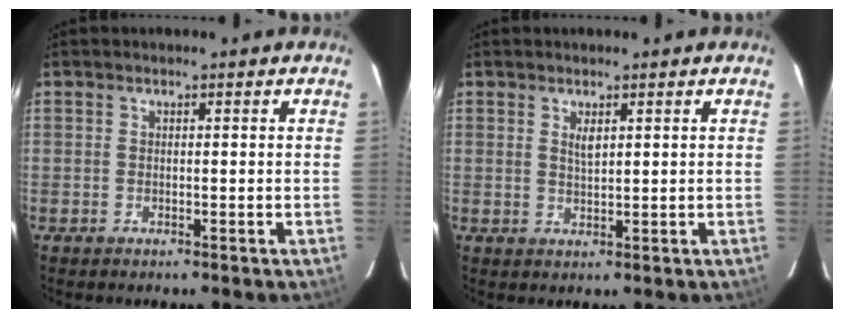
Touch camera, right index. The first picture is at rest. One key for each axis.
{"total": 1.9, "fx": 0.9, "fy": 0.6, "fz": 1.6, "tx": -0.028, "ty": 0.000, "tz": 0.017}